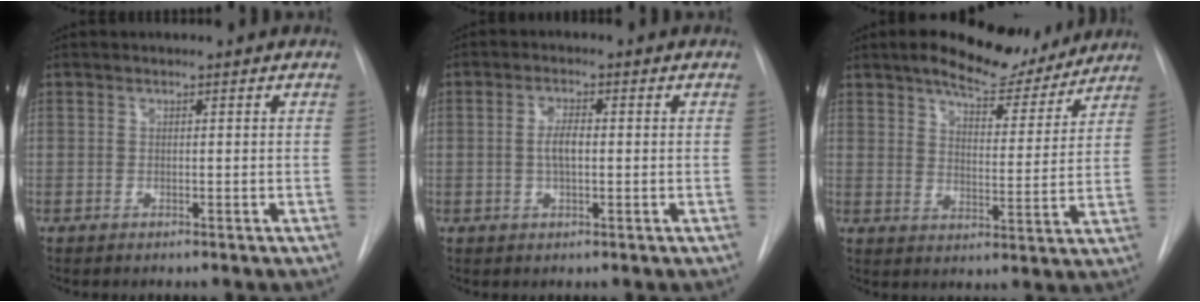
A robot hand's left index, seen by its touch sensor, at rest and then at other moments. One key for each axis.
{"total": 3.1, "fx": -0.6, "fy": 1.0, "fz": 2.9, "tx": -0.056, "ty": -0.002, "tz": -0.010}
{"total": 11.4, "fx": 9.7, "fy": 3.8, "fz": 4.7, "tx": -0.055, "ty": -0.009, "tz": 0.133}